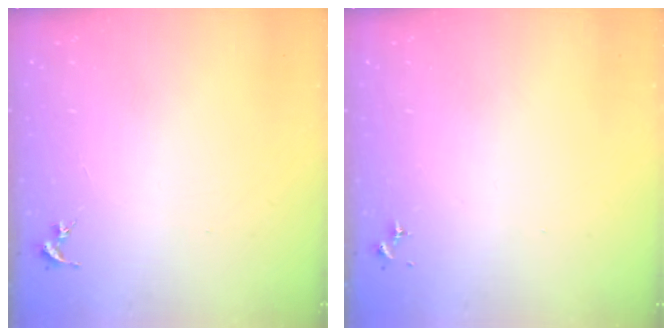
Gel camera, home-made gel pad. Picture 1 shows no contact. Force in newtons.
{"total": 0.0}